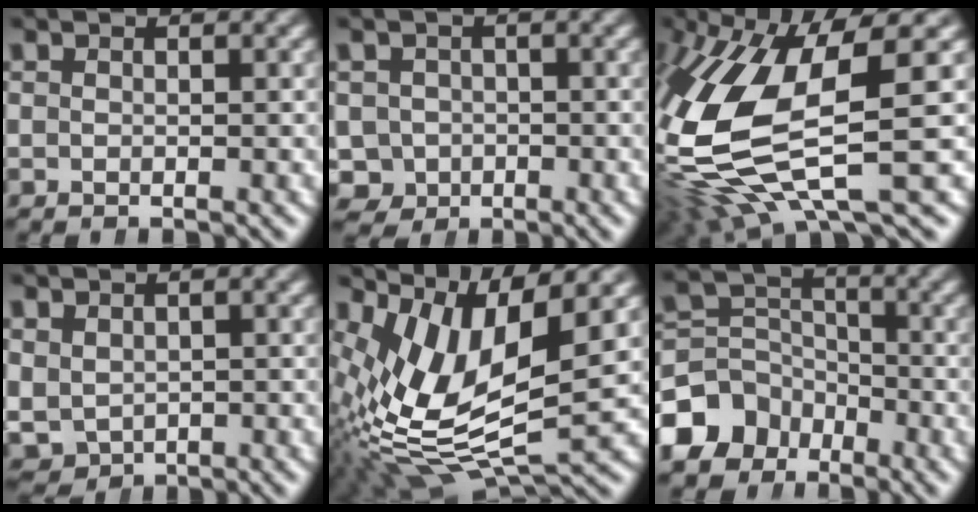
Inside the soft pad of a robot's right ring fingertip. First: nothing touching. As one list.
[{"total": 7.9, "force": [-2.8, 7.1, 2.1], "torque": [-0.050, -0.042, -0.035]}, {"total": 14.2, "force": [-0.8, 7.7, 11.8], "torque": [-0.263, -0.030, 0.010]}, {"total": 6.5, "force": [-1.7, 5.8, 2.5], "torque": [-0.064, -0.040, -0.007]}, {"total": 10.5, "force": [-0.3, 6.3, 8.4], "torque": [-0.163, -0.026, 0.012]}, {"total": 7.9, "force": [-2.7, 6.8, 3.0], "torque": [-0.051, -0.031, -0.044]}]